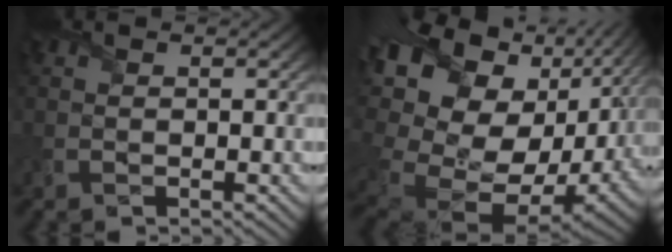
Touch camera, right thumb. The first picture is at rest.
{"total": 20.3, "force": [-0.1, 13.2, 15.4], "torque": [-0.305, -0.041, 0.036]}